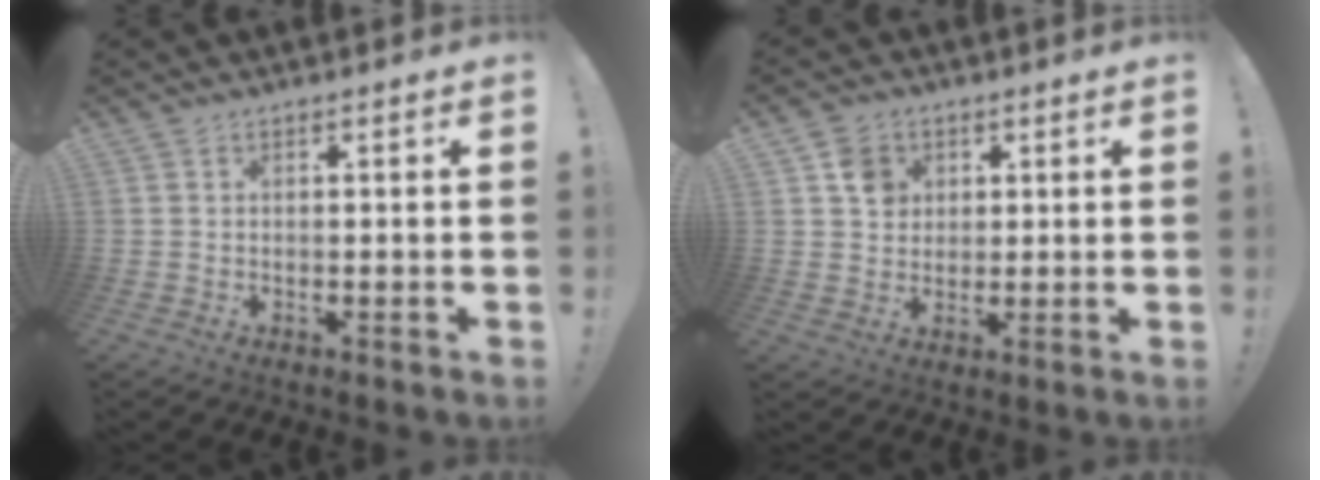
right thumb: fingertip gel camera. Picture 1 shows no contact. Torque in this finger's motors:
{"motor_torque": [0.05, 0.04, 0.05, 0.01, 0.01]}